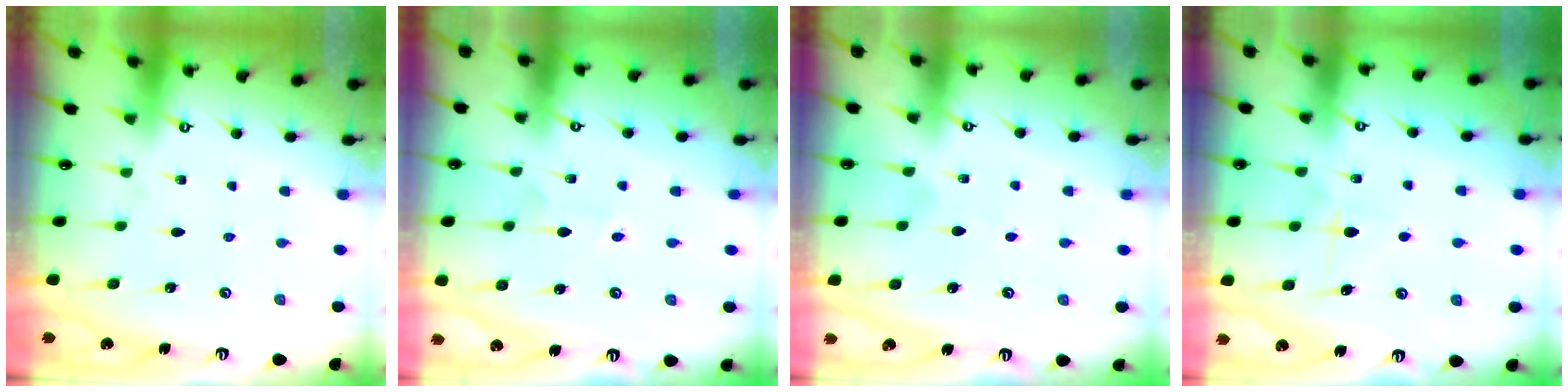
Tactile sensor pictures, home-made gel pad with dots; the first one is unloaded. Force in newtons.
{"total": 2.8, "press": 2.8, "slide": 0.3}
{"total": 2.8, "press": 2.8, "slide": 0.1}
{"total": 5.8, "press": 5.7, "slide": 0.5}